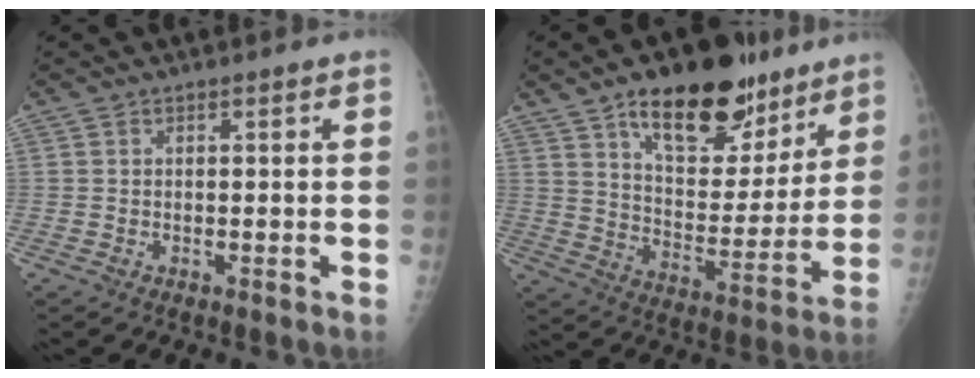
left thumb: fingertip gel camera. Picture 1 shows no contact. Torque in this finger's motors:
{"motor_torque": [0.63, 0.57, 1.27, -1.48, 0.15]}